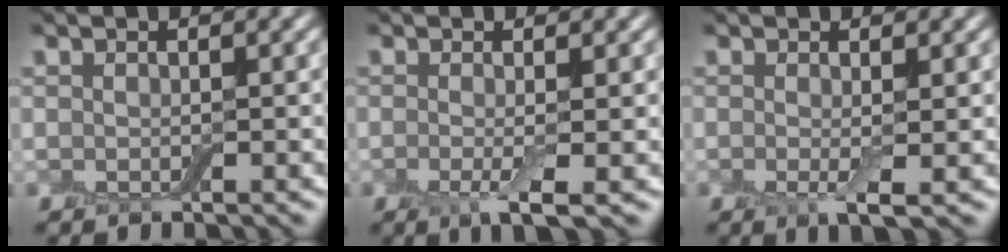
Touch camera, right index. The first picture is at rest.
{"total": 2.9, "force": [-0.6, 0.6, 2.8], "torque": [-0.055, -0.014, -0.010]}
{"total": 2.2, "force": [-0.1, 0.3, 2.2], "torque": [-0.039, -0.009, -0.002]}